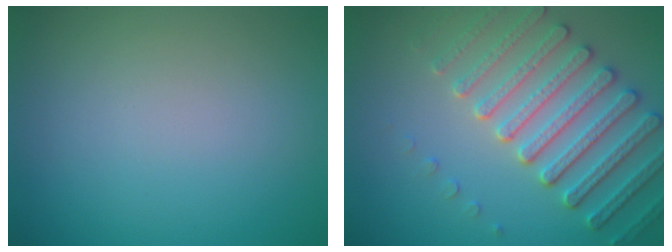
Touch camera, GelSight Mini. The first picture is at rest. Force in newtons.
{"total": 5.6, "press": 5.1, "slide": 2.2}